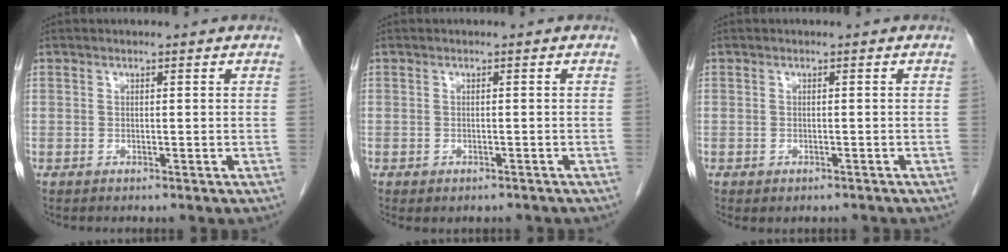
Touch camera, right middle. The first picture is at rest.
{"total": 2.9, "force": [-2.3, 1.4, 0.9], "torque": [-0.008, 0.000, -0.027]}
{"total": 2.0, "force": [-1.6, 1.0, 0.7], "torque": [-0.008, -0.001, -0.017]}